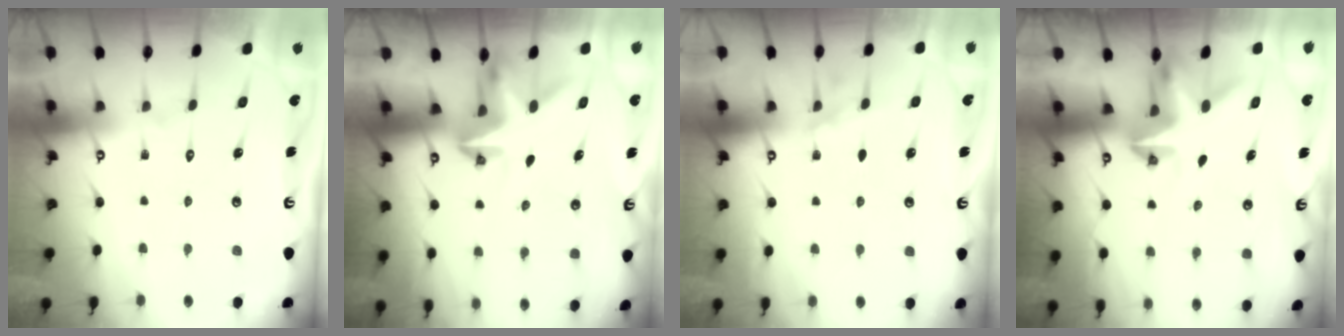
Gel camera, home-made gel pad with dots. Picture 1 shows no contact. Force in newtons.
{"total": 3.7, "press": 3.7, "slide": 0.2}
{"total": 2.5, "press": 1.6, "slide": 1.8}
{"total": 3.8, "press": 3.8, "slide": 0.1}